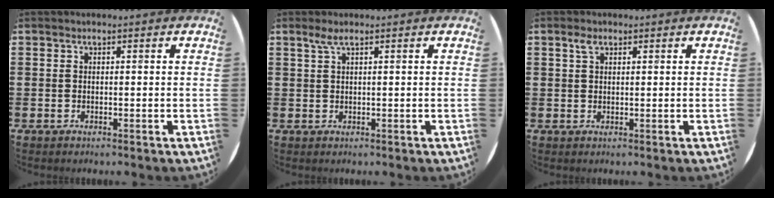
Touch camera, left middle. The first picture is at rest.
{"total": 1.3, "force": [0.9, 0.3, 0.9], "torque": [-0.019, 0.003, 0.016]}
{"total": 1.6, "force": [0.9, 0.9, 1.0], "torque": [-0.016, 0.002, 0.015]}